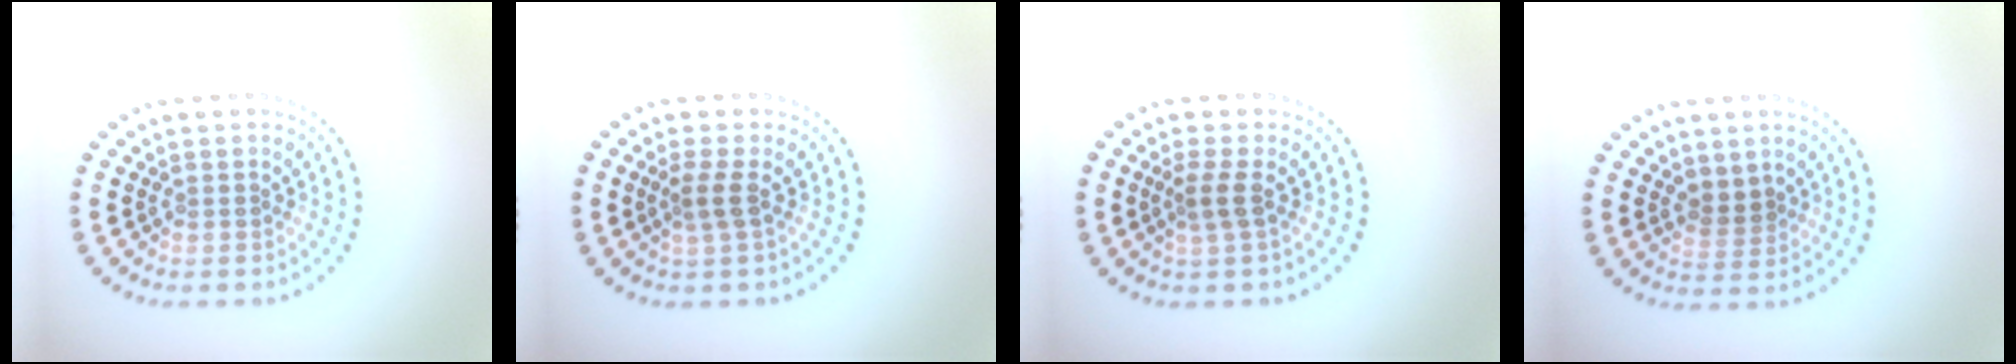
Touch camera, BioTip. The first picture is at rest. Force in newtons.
{"total": 1.9, "press": 1.3, "slide": 1.3}
{"total": 1.9, "press": 1.3, "slide": 1.3}
{"total": 1.6, "press": 1.4, "slide": 0.8}